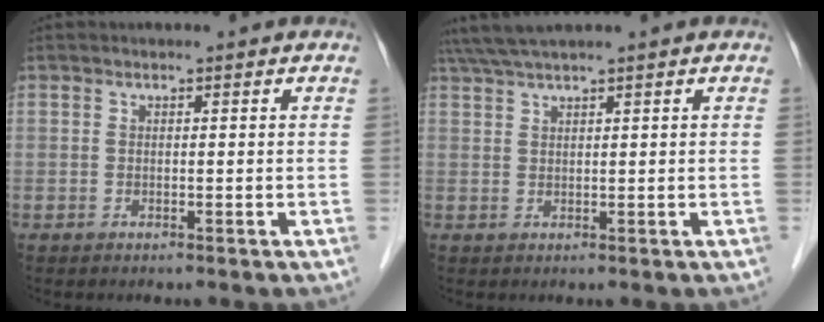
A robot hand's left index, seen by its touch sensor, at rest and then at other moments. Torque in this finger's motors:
{"motor_torque": [0.39, -0.51, 0.07, 0.10]}